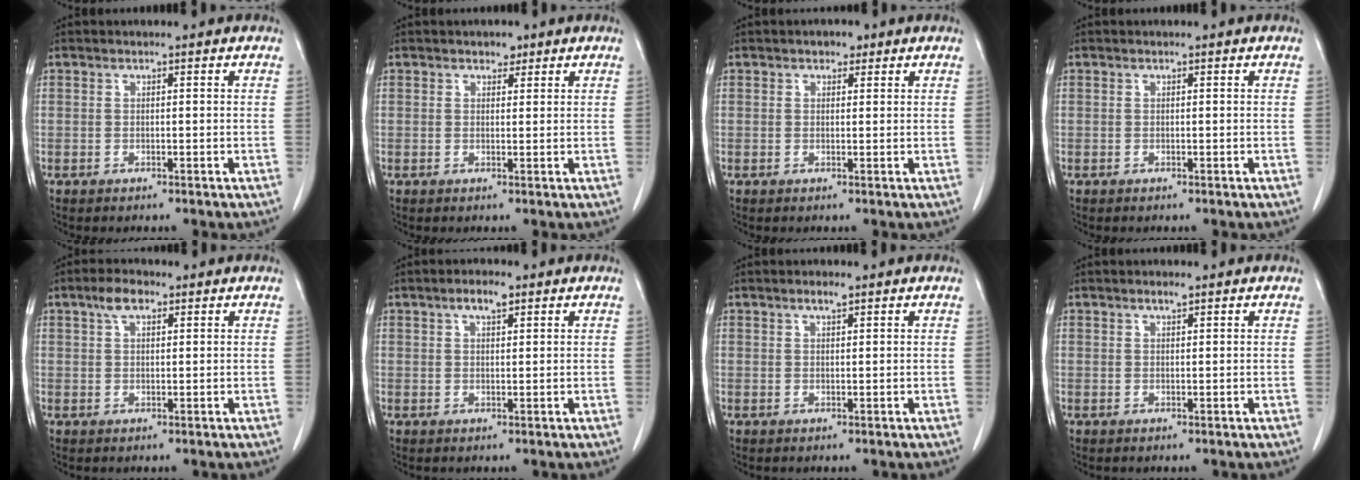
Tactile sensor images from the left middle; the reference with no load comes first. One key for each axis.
{"total": 1.3, "fx": 1.0, "fy": 0.8, "fz": 0.4, "tx": -0.005, "ty": -0.001, "tz": 0.013}
{"total": 1.5, "fx": 1.0, "fy": 0.9, "fz": 0.7, "tx": -0.011, "ty": 0.003, "tz": 0.013}
{"total": 0.0}
{"total": 3.4, "fx": 2.0, "fy": 1.5, "fz": 2.3, "tx": -0.047, "ty": 0.009, "tz": 0.038}
{"total": 2.9, "fx": 1.7, "fy": 0.9, "fz": 2.1, "tx": -0.040, "ty": 0.004, "tz": 0.030}
{"total": 1.5, "fx": 1.0, "fy": 0.3, "fz": 1.0, "tx": -0.020, "ty": 0.000, "tz": 0.019}
{"total": 1.0, "fx": 0.8, "fy": 0.2, "fz": 0.7, "tx": -0.016, "ty": -0.001, "tz": 0.016}